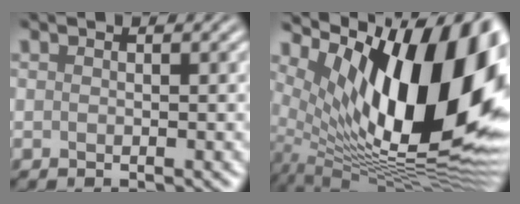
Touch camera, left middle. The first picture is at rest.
{"total": 16.6, "force": [4.2, 6.9, 14.5], "torque": [-0.219, -0.006, 0.065]}